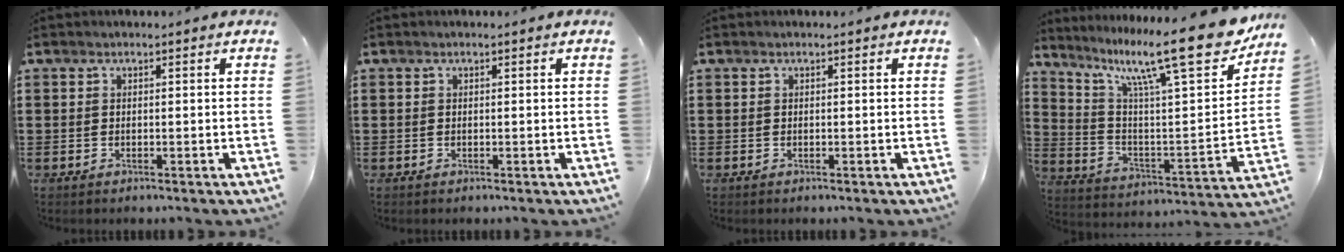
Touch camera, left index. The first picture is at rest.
{"total": 0.0}
{"total": 0.0}
{"total": 17.1, "force": [12.7, 2.3, 11.2], "torque": [-0.206, -0.086, 0.202]}